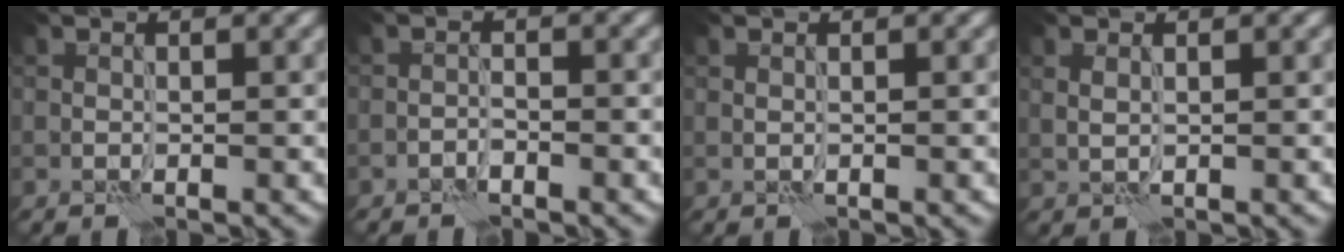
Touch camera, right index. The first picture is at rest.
{"total": 1.0, "force": [-1.0, 0.1, 0.3], "torque": [-0.006, 0.003, -0.018]}
{"total": 0.0}
{"total": 0.6, "force": [0.3, 0.2, 0.4], "torque": [-0.018, 0.000, 0.011]}